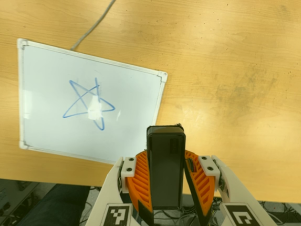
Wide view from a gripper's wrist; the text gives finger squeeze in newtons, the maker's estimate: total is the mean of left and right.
{"total": 6.1, "left": 5.5, "right": 6.6}